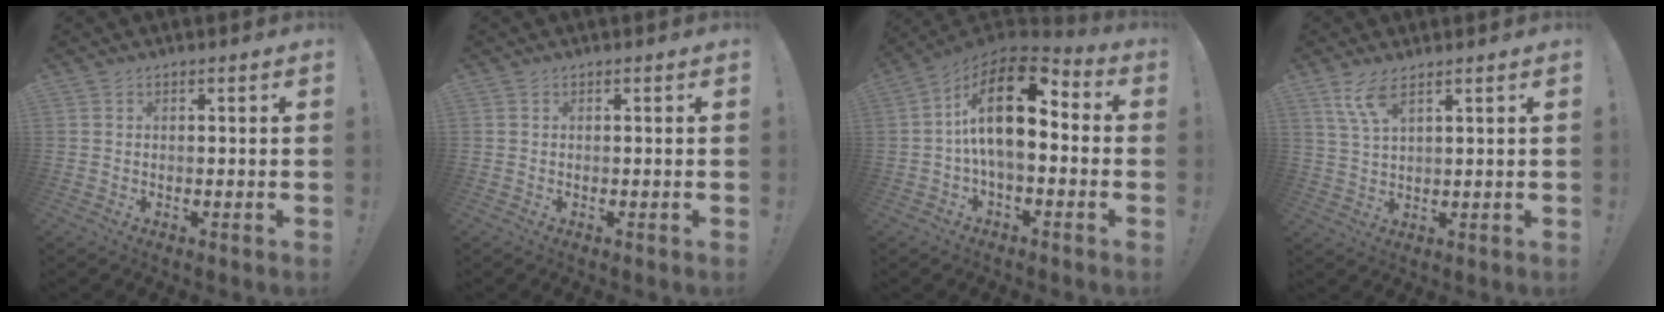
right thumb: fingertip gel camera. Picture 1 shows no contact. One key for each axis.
{"total": 0.0}
{"total": 18.1, "fx": 3.0, "fy": 8.6, "fz": 15.6, "tx": -0.280, "ty": -0.012, "tz": 0.052}
{"total": 6.7, "fx": 4.2, "fy": 1.4, "fz": 5.1, "tx": -0.100, "ty": -0.015, "tz": 0.076}